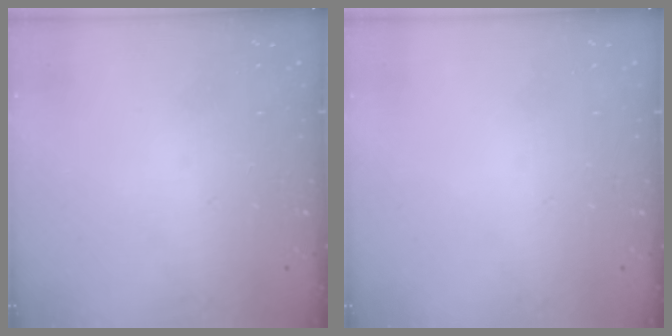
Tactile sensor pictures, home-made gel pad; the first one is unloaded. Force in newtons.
{"total": 0.0}